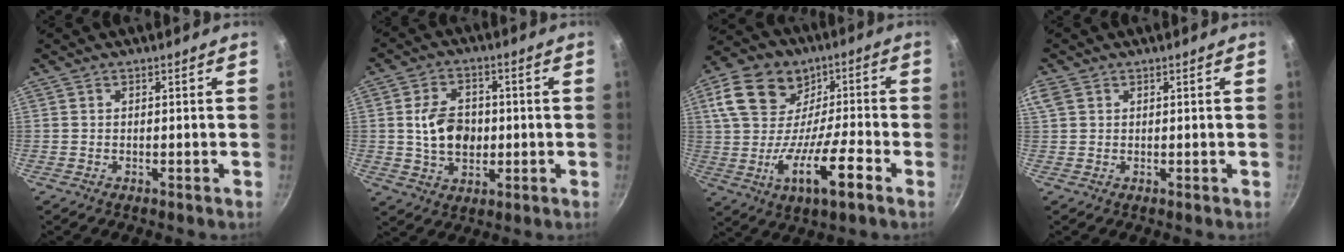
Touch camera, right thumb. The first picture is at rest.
{"total": 9.6, "force": [0.1, 7.0, 6.7], "torque": [-0.096, 0.005, 0.001]}
{"total": 16.4, "force": [-3.0, 10.1, 12.6], "torque": [-0.194, 0.029, -0.067]}
{"total": 4.1, "force": [1.8, 2.8, 2.4], "torque": [-0.056, 0.011, 0.040]}